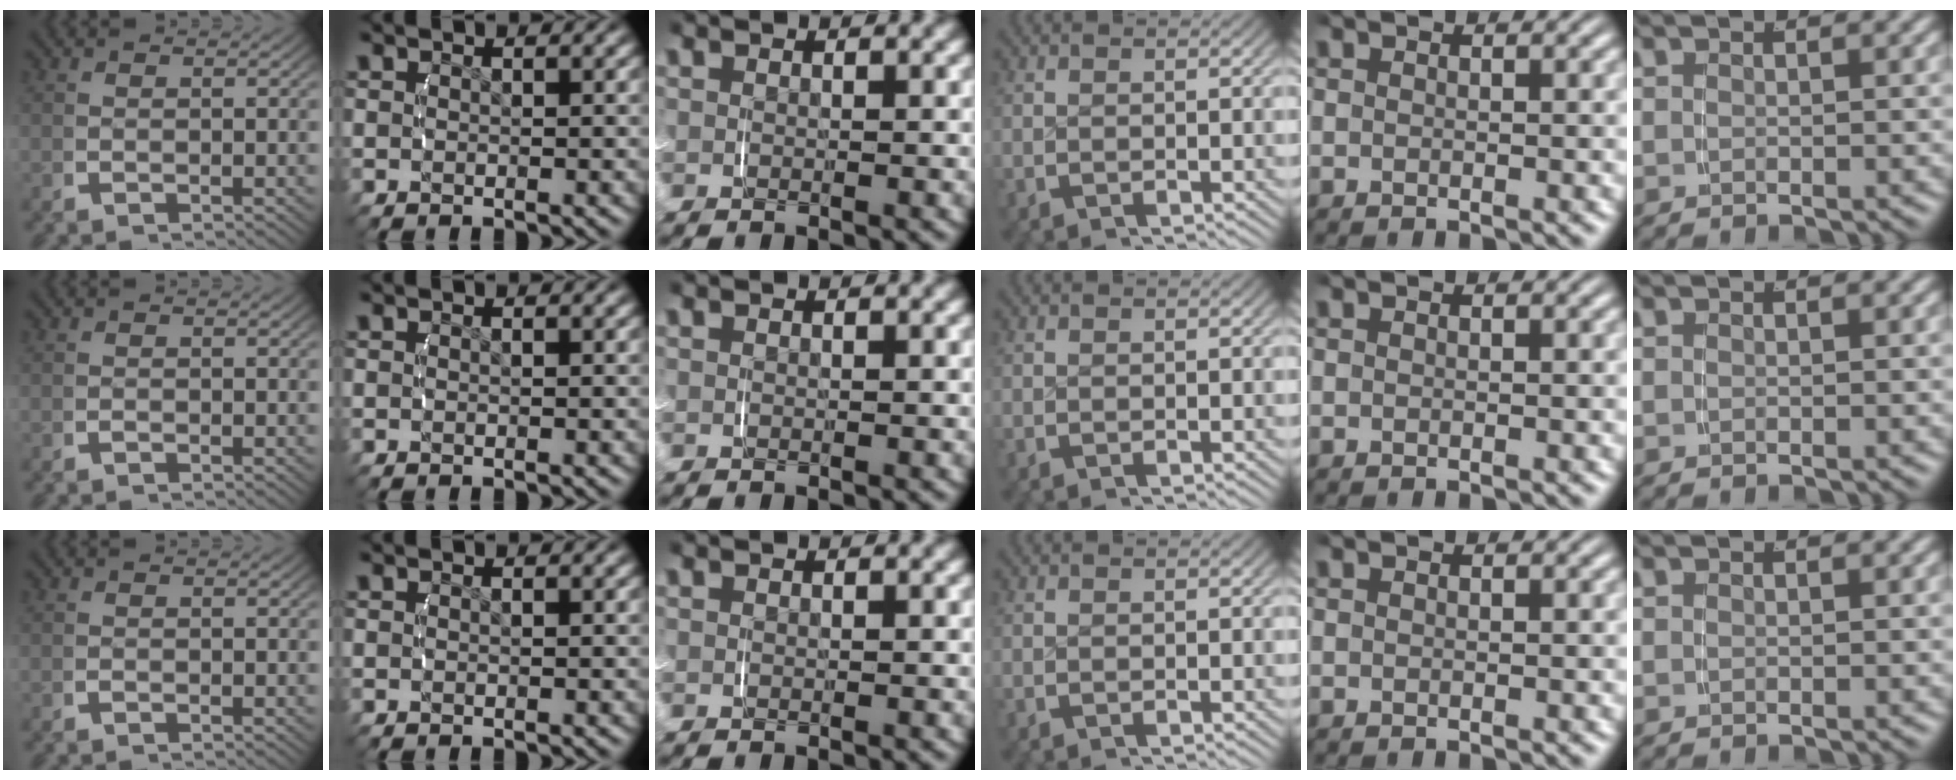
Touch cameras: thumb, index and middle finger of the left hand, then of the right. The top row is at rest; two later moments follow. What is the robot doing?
{"motion": "lift_and_place", "object": "small bumper sticker"}